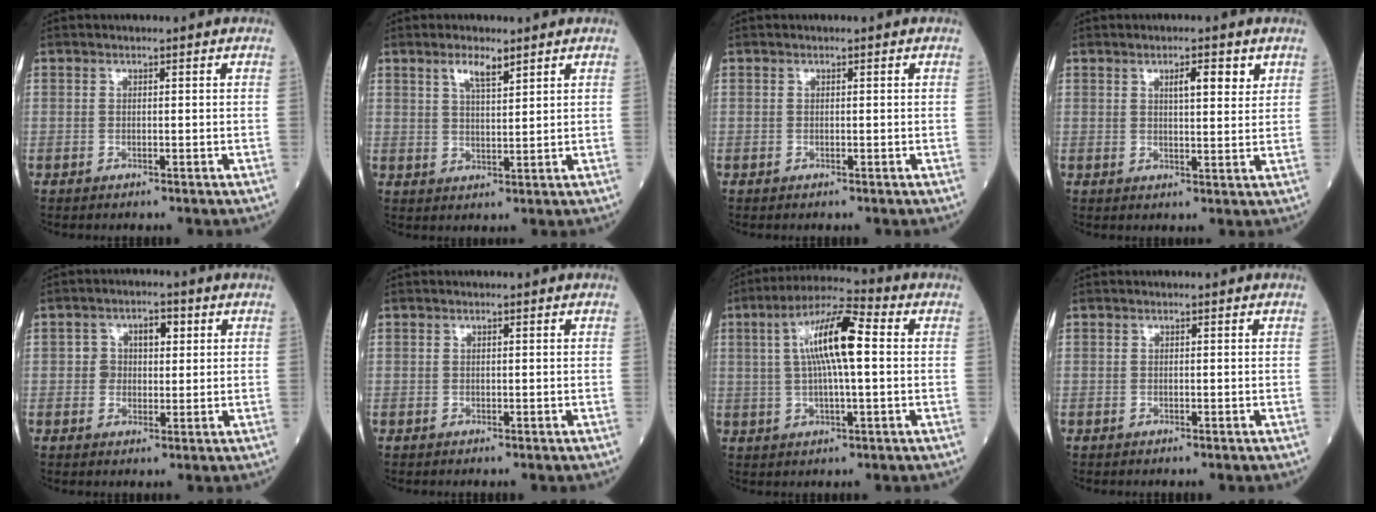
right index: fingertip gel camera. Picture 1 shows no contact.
{"total": 3.8, "force": [2.6, 0.7, 2.7], "torque": [-0.052, 0.002, 0.049]}
{"total": 0.0}
{"total": 4.1, "force": [2.2, 1.0, 3.4], "torque": [-0.051, 0.000, 0.033]}
{"total": 4.5, "force": [1.1, 3.2, 3.0], "torque": [-0.041, 0.018, 0.019]}
{"total": 0.0}
{"total": 11.2, "force": [1.7, 1.7, 10.9], "torque": [-0.201, 0.022, 0.027]}
{"total": 0.0}